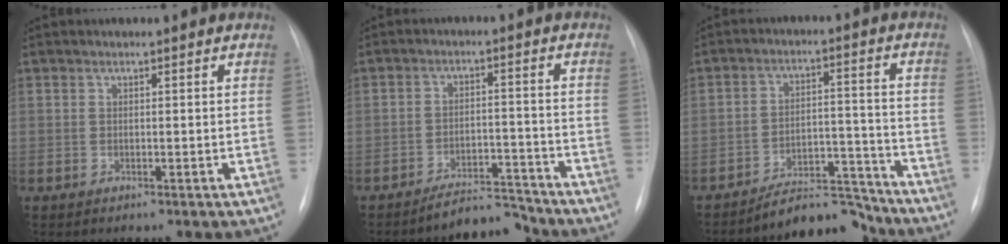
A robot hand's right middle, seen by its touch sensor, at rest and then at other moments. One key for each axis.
{"total": 5.1, "fx": -5.0, "fy": 0.8, "fz": 0.3, "tx": -0.002, "ty": 0.005, "tz": -0.079}
{"total": 7.8, "fx": -7.6, "fy": 1.6, "fz": 0.9, "tx": -0.004, "ty": 0.042, "tz": -0.121}